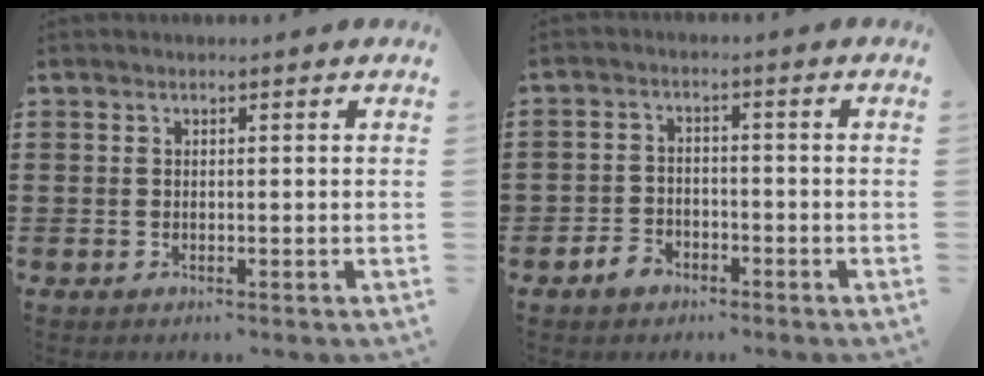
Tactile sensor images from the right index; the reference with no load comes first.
{"total": 2.8, "force": [-2.1, 1.7, 0.7], "torque": [-0.017, 0.007, -0.044]}